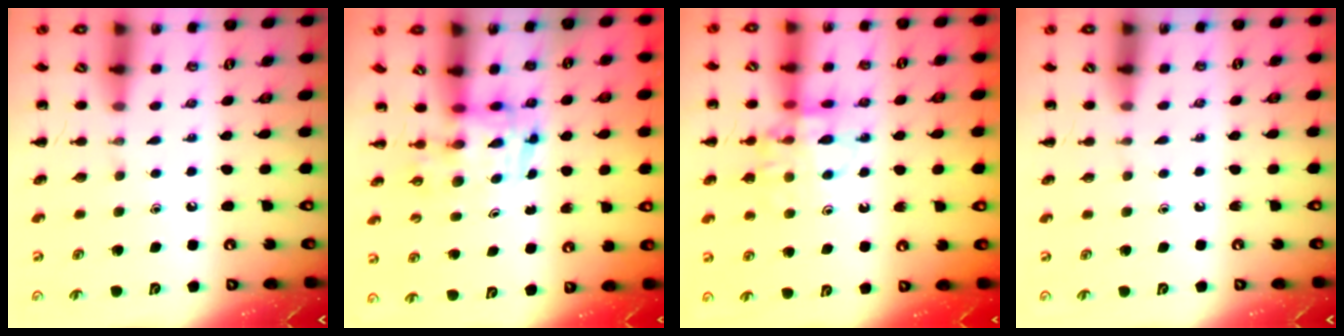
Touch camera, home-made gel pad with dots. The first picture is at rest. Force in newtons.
{"total": 3.6, "press": 3.5, "slide": 0.6}
{"total": 12.8, "press": 12.7, "slide": 1.8}
{"total": 0.6, "press": 0.6, "slide": 0.2}